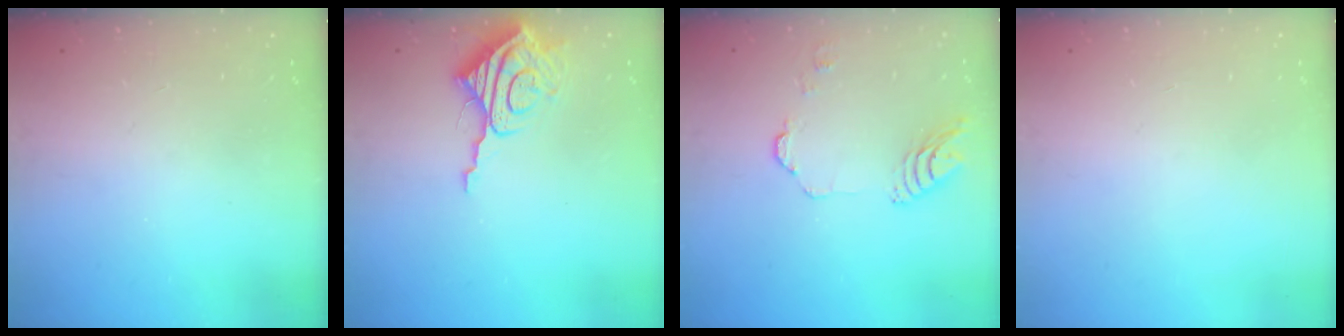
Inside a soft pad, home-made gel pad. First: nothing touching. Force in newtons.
{"total": 10.5, "press": 10.5, "slide": 1.2}
{"total": 8.3, "press": 8.3, "slide": 0.8}
{"total": 0.0}